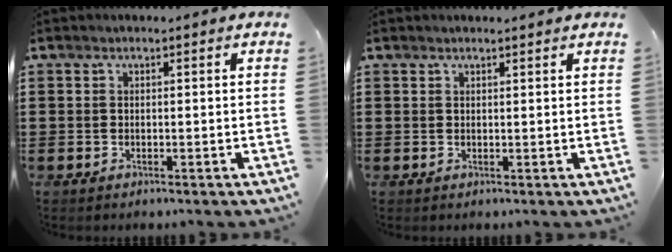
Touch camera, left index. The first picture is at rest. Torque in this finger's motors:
{"motor_torque": [1.36, -0.78, -0.10, 0.01]}